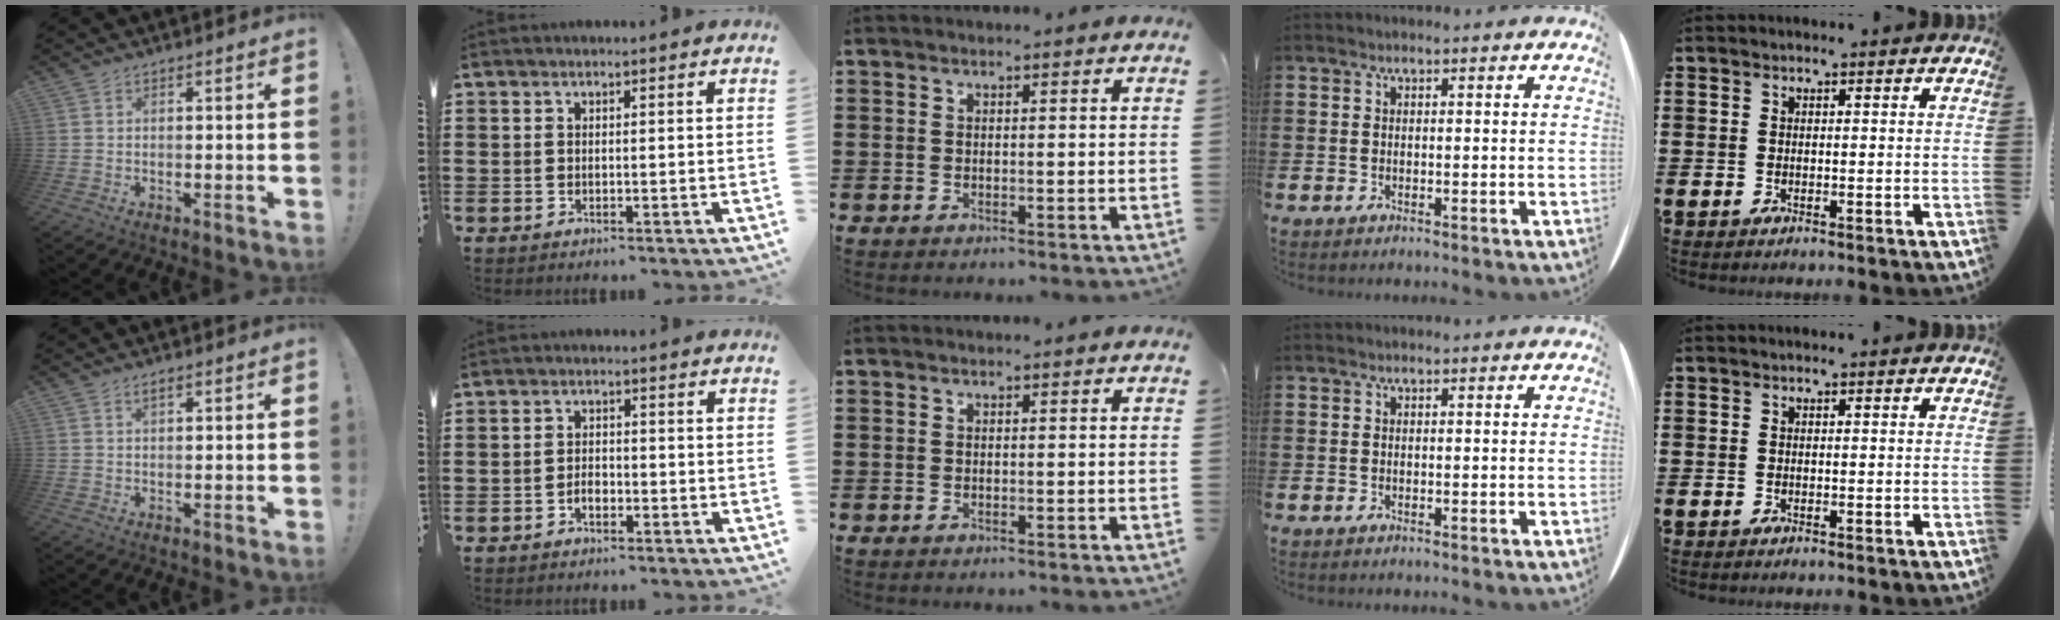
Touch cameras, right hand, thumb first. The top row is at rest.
{"thumb": {"total": 1.5, "force": [0.9, 0.5, 1.0], "torque": [-0.019, 0.001, 0.016]}, "index": {"total": 2.1, "force": [-1.1, 1.1, 1.4], "torque": [-0.028, 0.003, -0.021]}}